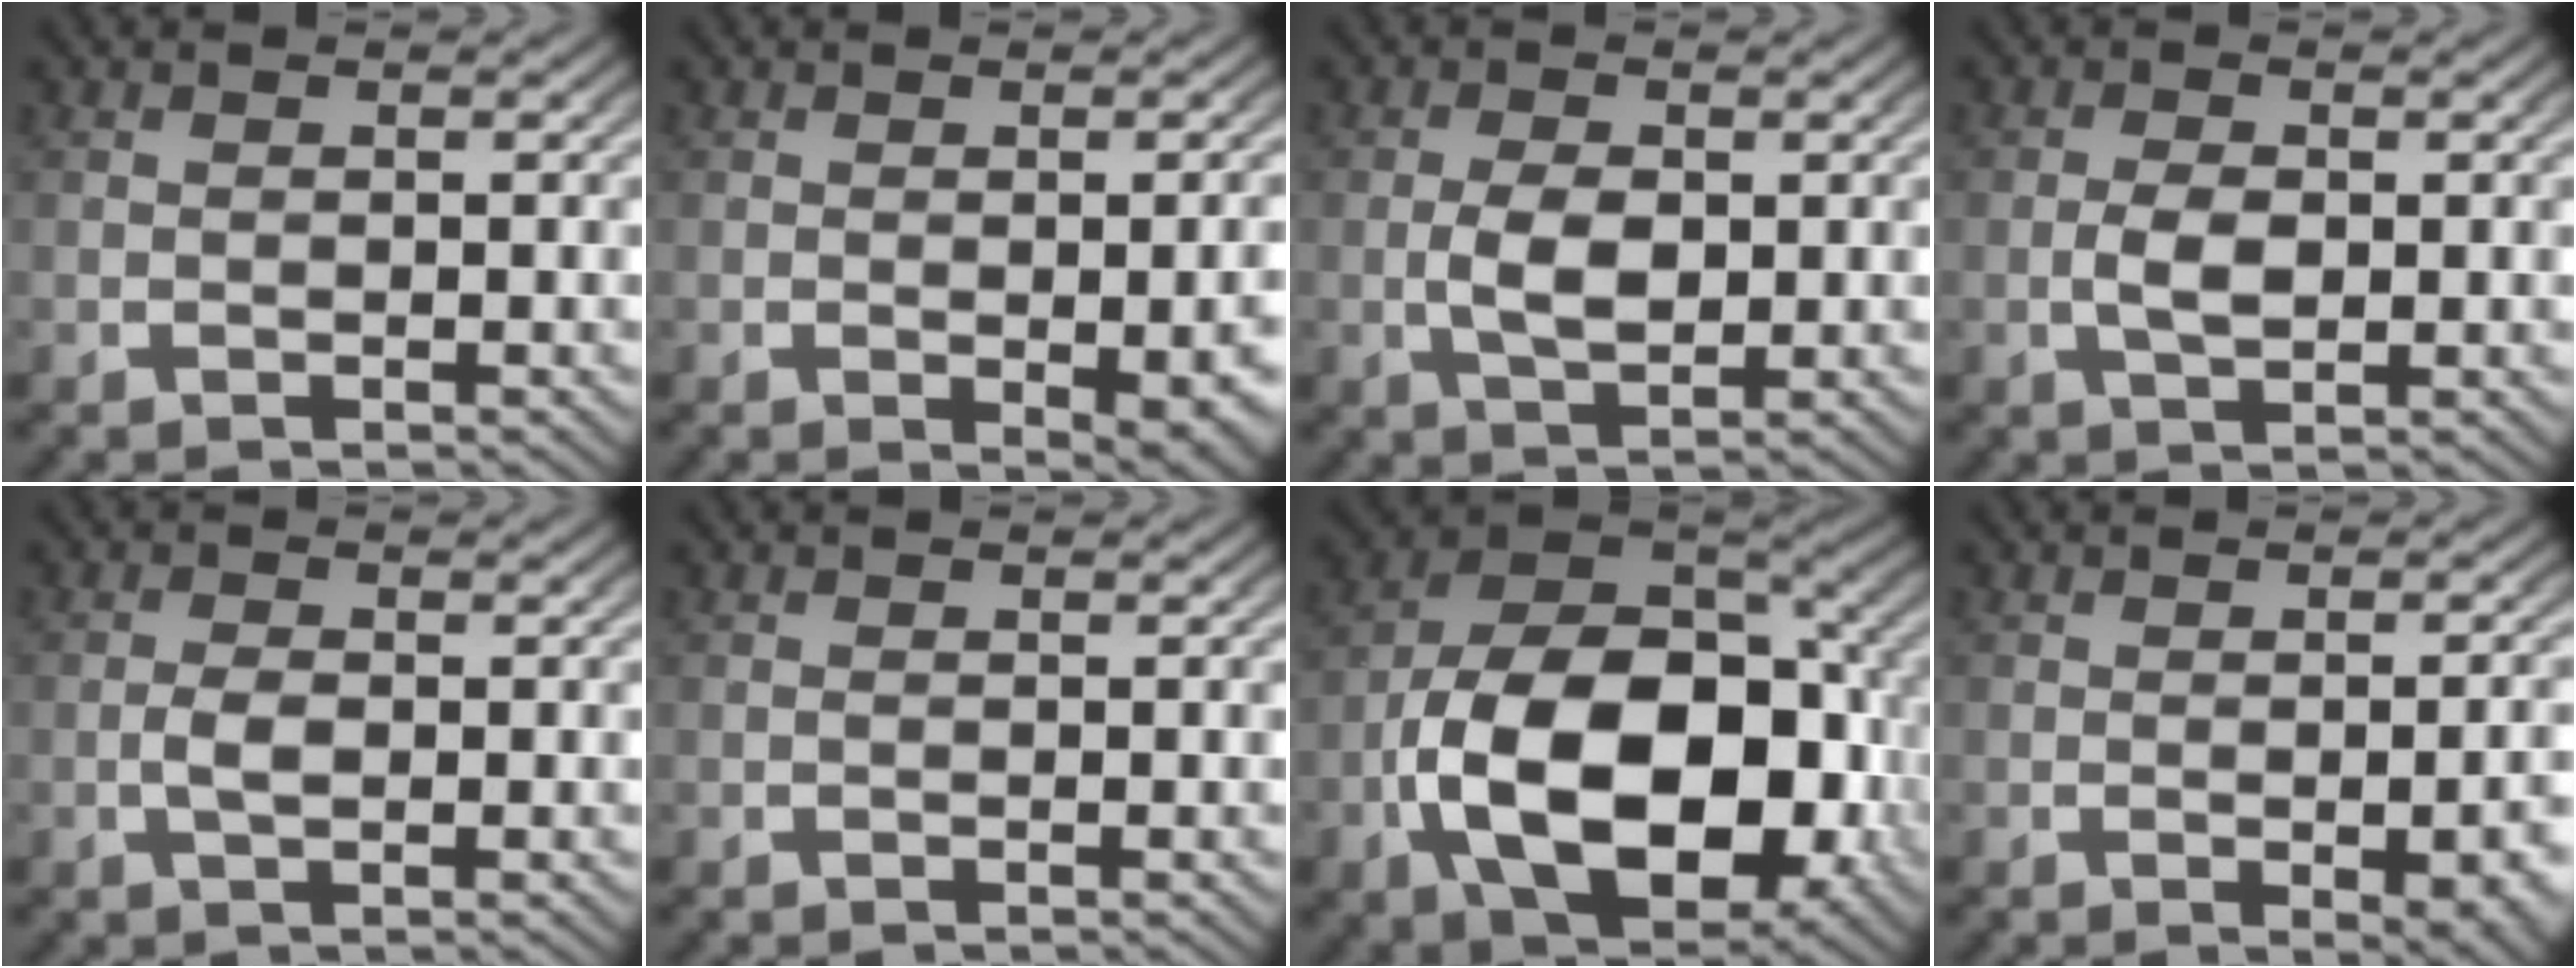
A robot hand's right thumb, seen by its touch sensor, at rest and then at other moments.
{"total": 3.5, "force": [-0.7, 1.4, 3.2], "torque": [-0.047, -0.015, 0.003]}
{"total": 4.0, "force": [0.0, 2.4, 3.2], "torque": [-0.072, -0.016, 0.007]}
{"total": 2.7, "force": [-0.1, 1.6, 2.2], "torque": [-0.054, -0.011, 0.003]}
{"total": 1.8, "force": [-0.3, 0.9, 1.5], "torque": [-0.041, -0.005, -0.005]}
{"total": 0.0}
{"total": 17.4, "force": [-3.0, 10.9, 13.2], "torque": [-0.279, -0.052, -0.026]}
{"total": 3.7, "force": [-1.2, 1.5, 3.1], "torque": [-0.044, -0.009, -0.009]}